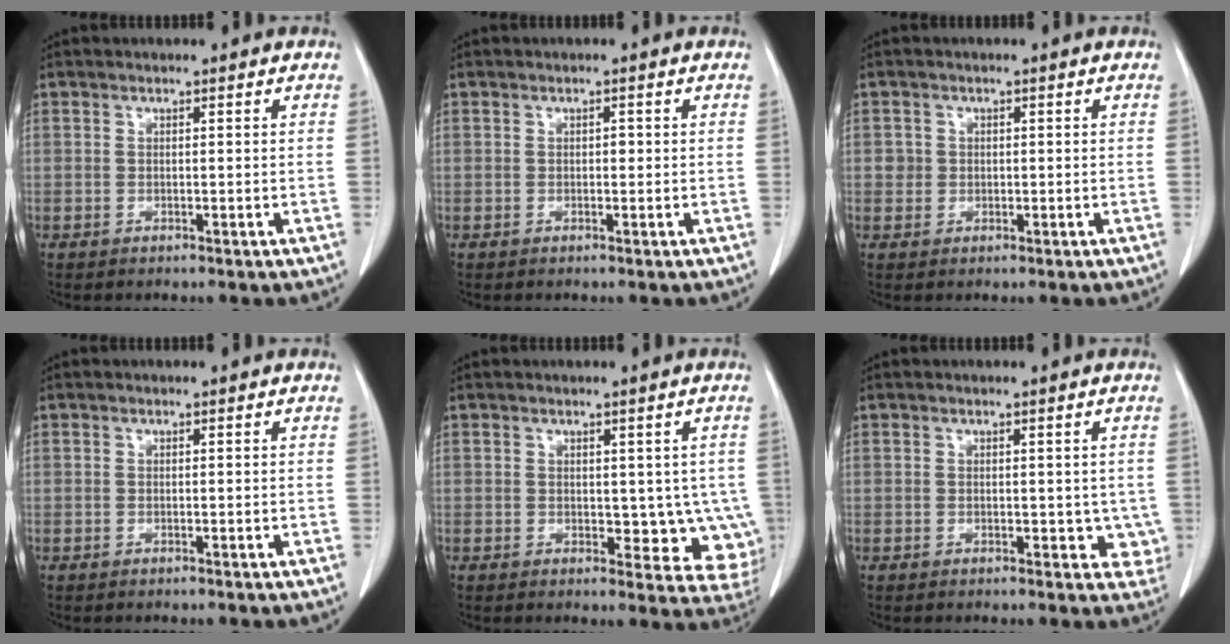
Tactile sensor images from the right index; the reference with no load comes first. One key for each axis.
{"total": 0.7, "fx": 0.0, "fy": 0.4, "fz": 0.5, "tx": -0.004, "ty": 0.002, "tz": -0.002}
{"total": 1.7, "fx": 0.1, "fy": 1.7, "fz": 0.2, "tx": 0.004, "ty": 0.005, "tz": 0.000}
{"total": 0.0}
{"total": 7.4, "fx": 0.2, "fy": 4.5, "fz": 5.9, "tx": -0.042, "ty": -0.001, "tz": 0.010}
{"total": 3.2, "fx": 0.2, "fy": 2.3, "fz": 2.3, "tx": -0.005, "ty": 0.000, "tz": 0.004}